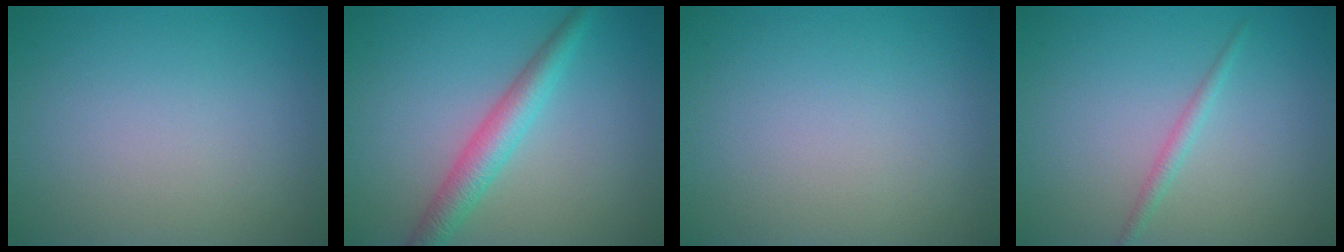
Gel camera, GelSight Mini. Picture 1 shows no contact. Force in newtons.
{"total": 3.6, "press": 3.6, "slide": 0.1}
{"total": 0.0}
{"total": 1.1, "press": 1.1, "slide": 0.0}